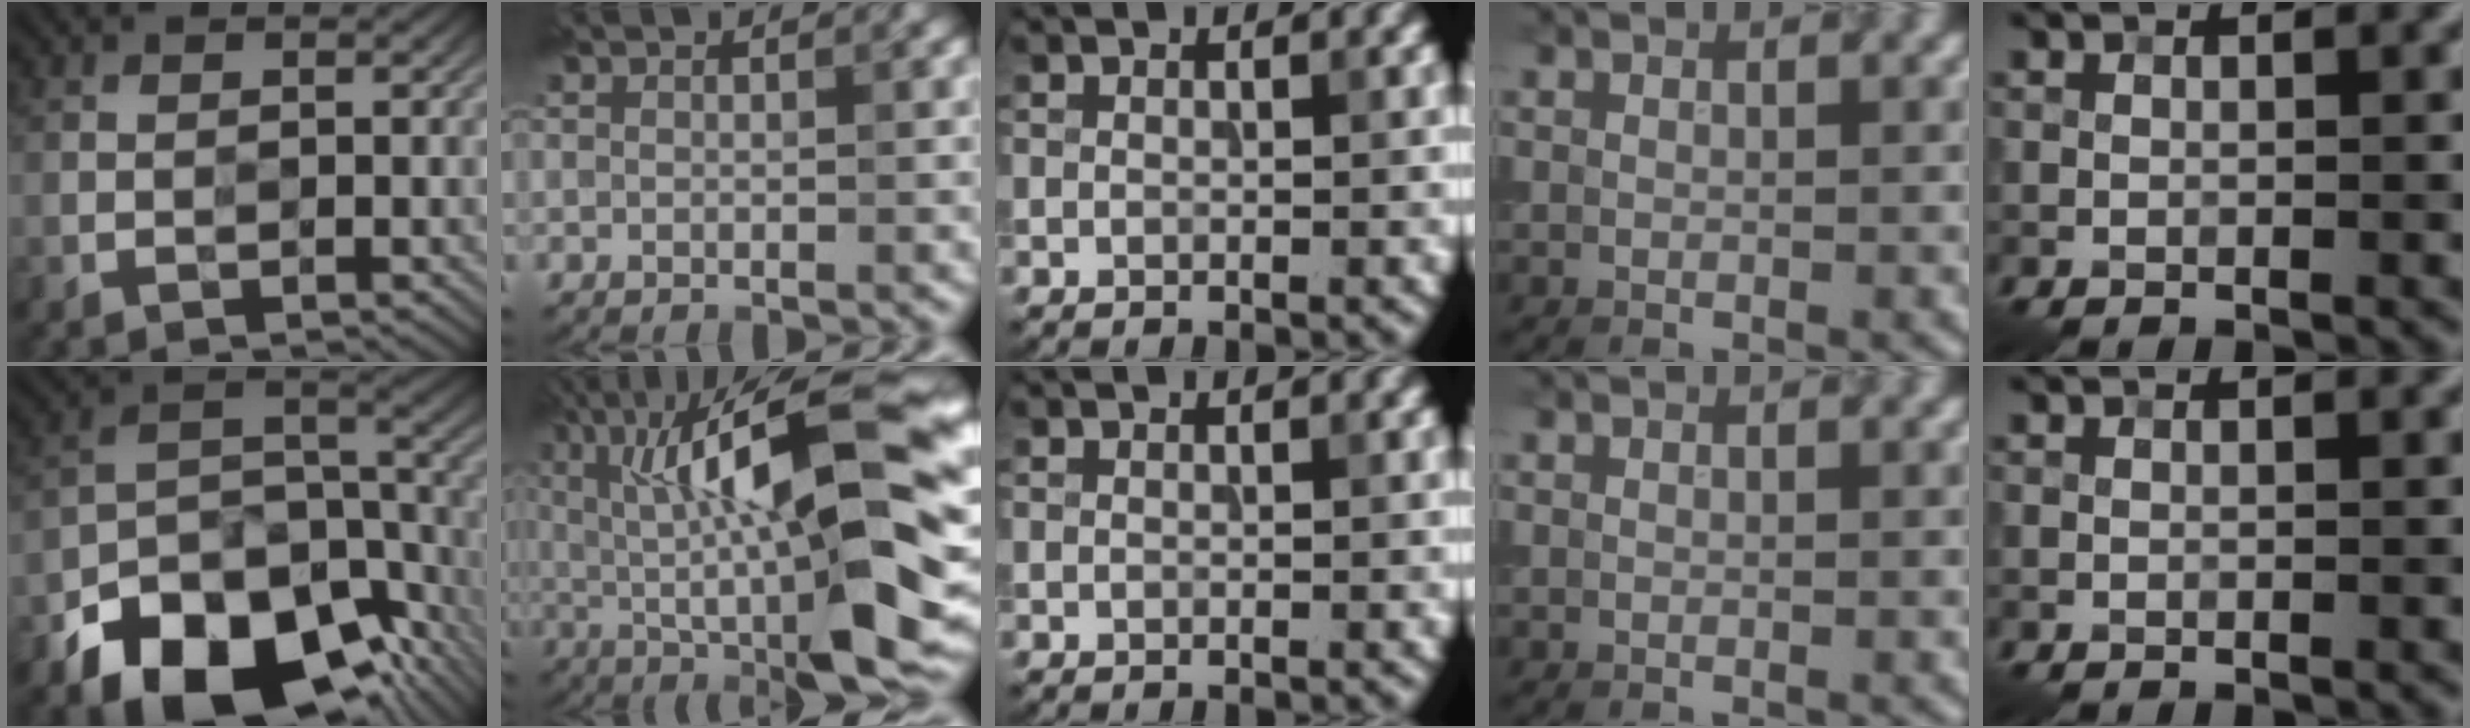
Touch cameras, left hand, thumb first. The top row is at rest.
{"thumb": {"total": 15.9, "force": [-9.1, 8.6, 9.8], "torque": [-0.184, -0.030, -0.156]}, "index": {"total": 17.7, "force": [1.7, 5.1, 16.9], "torque": [-0.247, 0.035, 0.024]}}